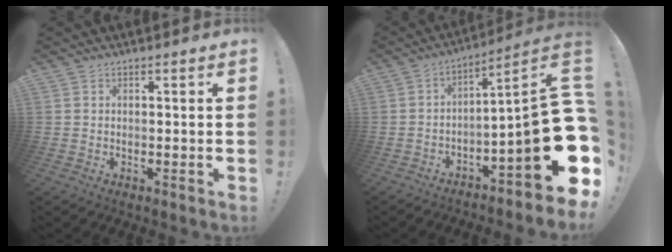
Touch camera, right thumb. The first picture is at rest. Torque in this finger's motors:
{"motor_torque": [2.14, 2.18, 1.42, -1.35, 0.57]}